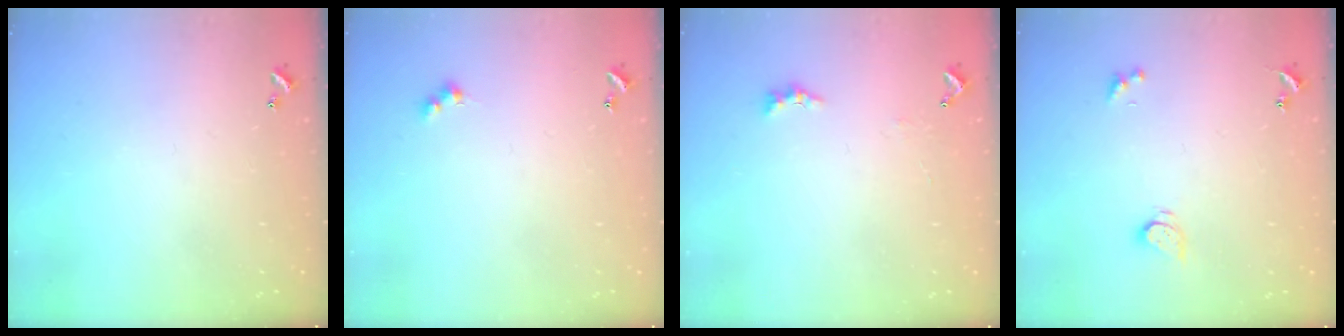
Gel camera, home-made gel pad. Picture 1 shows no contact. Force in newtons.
{"total": 3.0, "press": 2.9, "slide": 0.5}
{"total": 2.0, "press": 1.9, "slide": 0.6}
{"total": 2.6, "press": 2.6, "slide": 0.2}